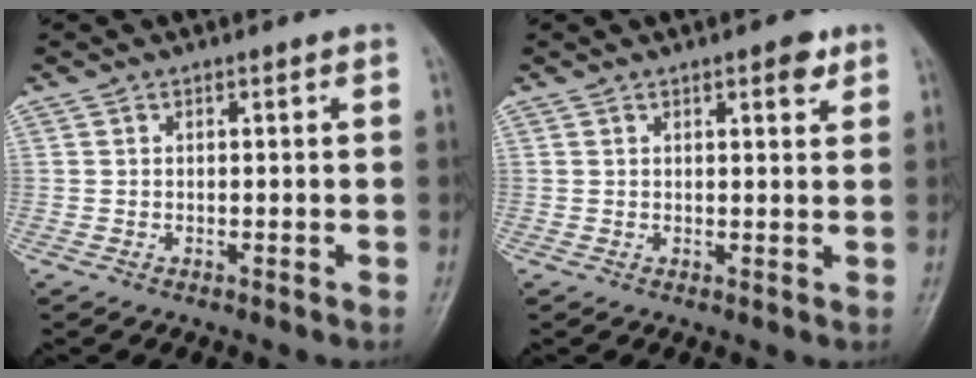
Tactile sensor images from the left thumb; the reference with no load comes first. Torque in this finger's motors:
{"motor_torque": [-0.19, -0.05, -0.33, 0.15, 0.02]}